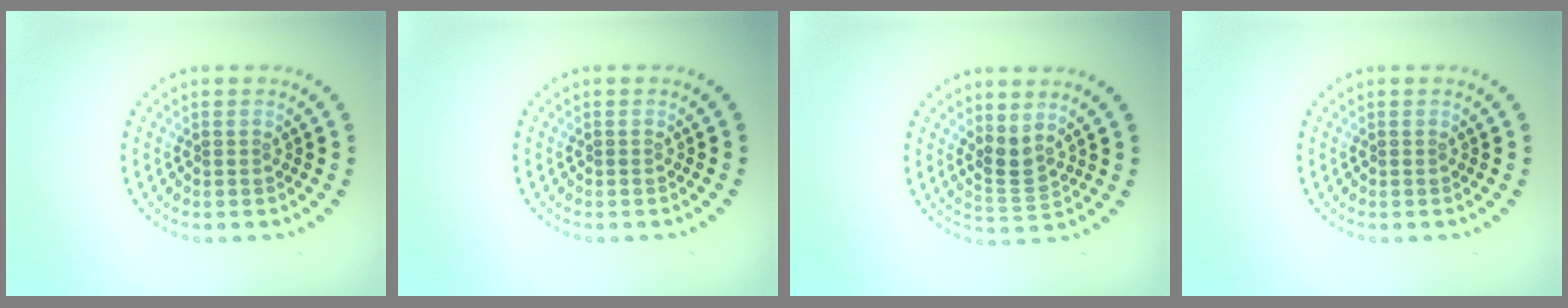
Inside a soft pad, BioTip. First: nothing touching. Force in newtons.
{"total": 0.0}
{"total": 2.2, "press": 1.6, "slide": 1.6}
{"total": 0.0}